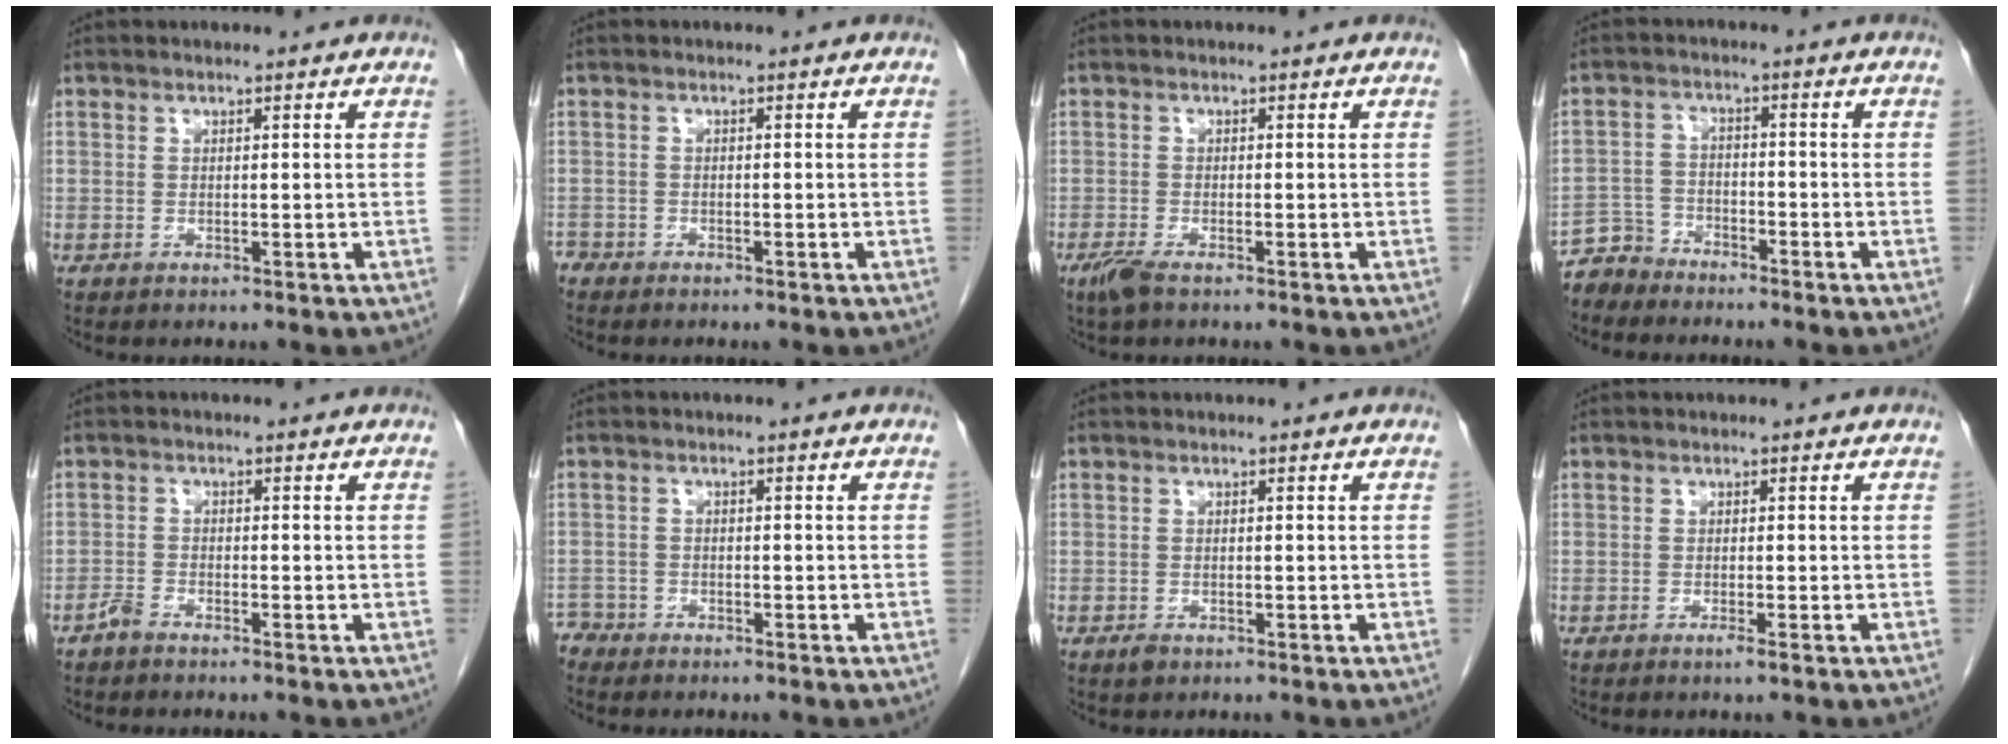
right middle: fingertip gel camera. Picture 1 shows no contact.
{"total": 1.7, "force": [-1.5, 0.8, 0.1], "torque": [-0.005, 0.000, -0.027]}
{"total": 2.4, "force": [-1.7, 0.4, 1.7], "torque": [-0.042, -0.007, -0.033]}
{"total": 4.1, "force": [-3.8, 1.4, -0.7], "torque": [0.013, -0.004, -0.078]}
{"total": 1.6, "force": [-1.5, 0.2, 0.6], "torque": [-0.015, -0.001, -0.031]}
{"total": 2.6, "force": [-2.4, 1.0, -0.3], "torque": [0.003, -0.001, -0.048]}
{"total": 0.9, "force": [-0.7, 0.4, 0.5], "torque": [-0.010, 0.000, -0.009]}
{"total": 0.9, "force": [-0.5, -0.2, 0.7], "torque": [-0.017, -0.002, -0.008]}